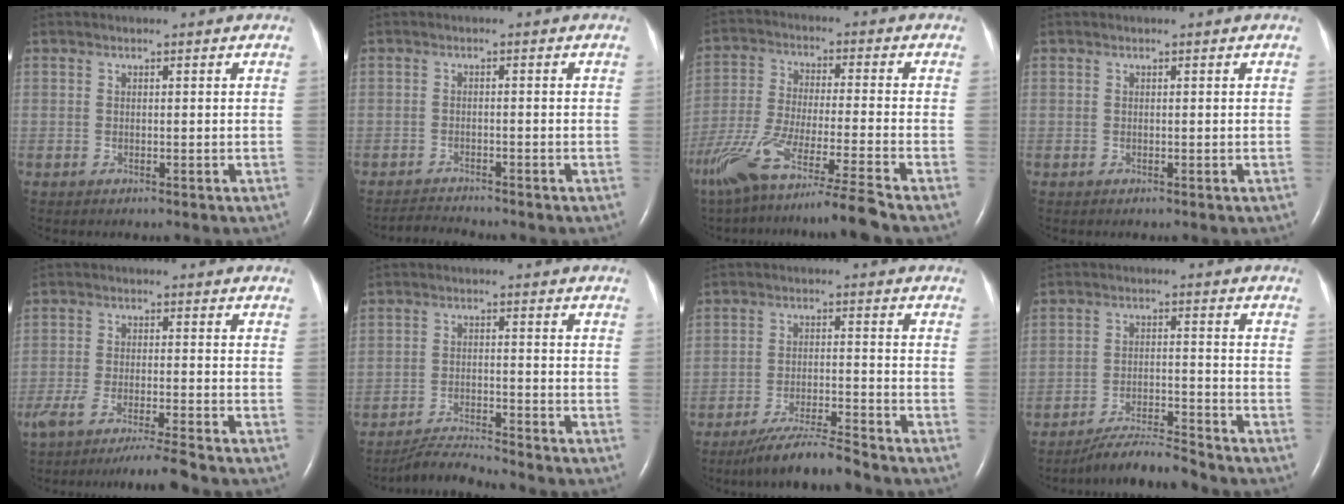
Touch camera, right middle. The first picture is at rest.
{"total": 2.4, "force": [-2.4, -0.5, -0.2], "torque": [-0.003, -0.018, -0.041]}
{"total": 16.1, "force": [-12.8, -1.8, 9.6], "torque": [-0.195, -0.052, -0.226]}
{"total": 0.0}
{"total": 8.0, "force": [-6.7, -1.0, 4.1], "torque": [-0.062, -0.021, -0.113]}
{"total": 4.9, "force": [-4.6, -1.5, 0.1], "torque": [-0.018, -0.019, -0.084]}
{"total": 6.8, "force": [-5.9, -0.8, 3.1], "torque": [-0.060, -0.024, -0.109]}
{"total": 6.2, "force": [-6.0, -0.9, 1.3], "torque": [-0.027, -0.014, -0.108]}